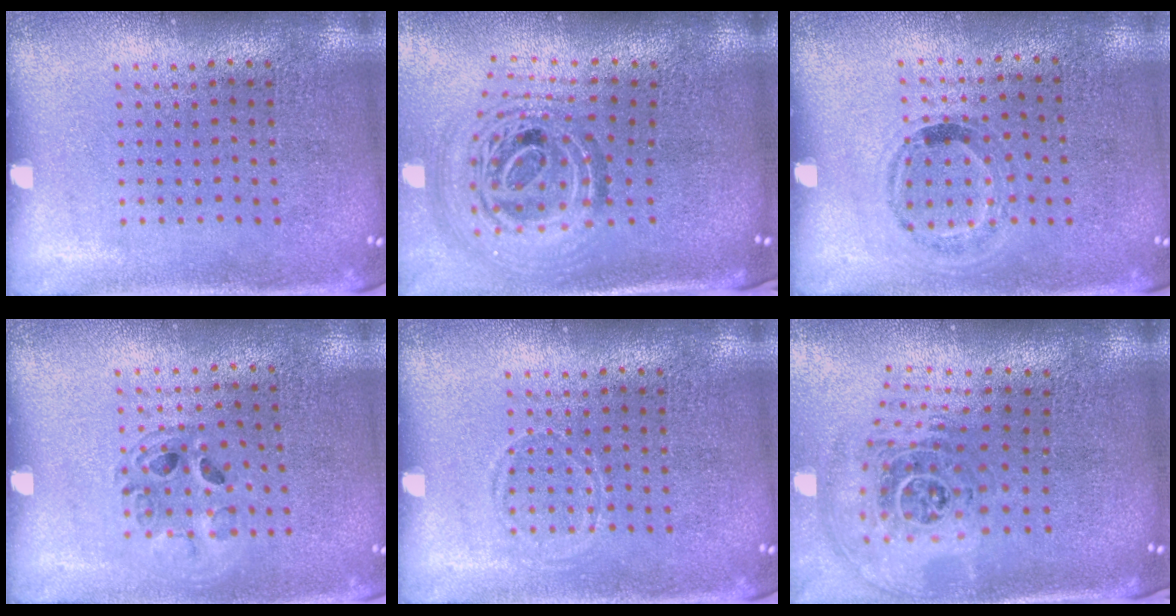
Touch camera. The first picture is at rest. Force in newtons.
{"total": 2.1, "press": 1.7, "slide": 1.3}
{"total": 1.1, "press": 0.8, "slide": 0.7}
{"total": 1.0, "press": 1.0, "slide": 0.1}
{"total": 0.8, "press": 0.7, "slide": 0.2}
{"total": 2.0, "press": 1.5, "slide": 1.3}